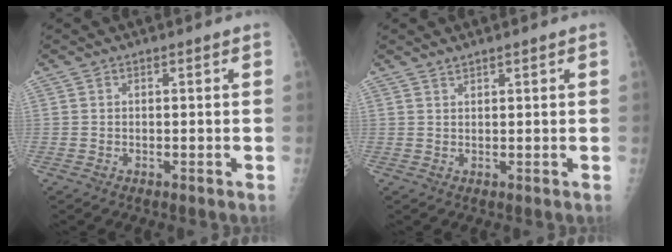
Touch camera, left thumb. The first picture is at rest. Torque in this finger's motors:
{"motor_torque": [-0.40, -0.24, -0.10, -0.07, 0.02]}